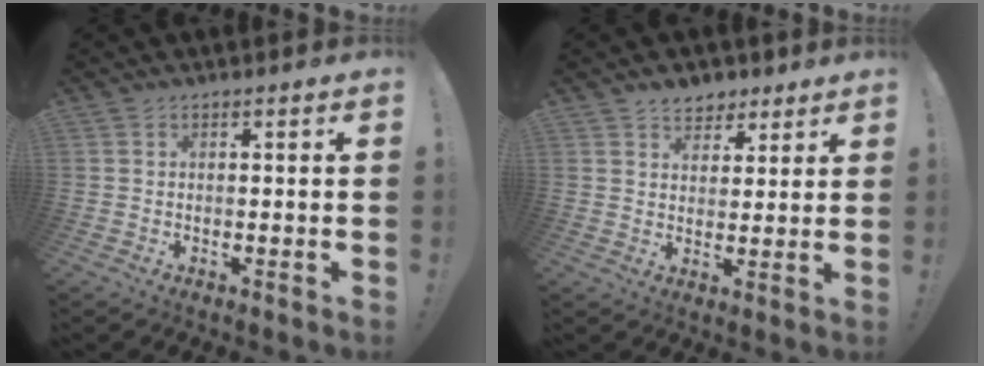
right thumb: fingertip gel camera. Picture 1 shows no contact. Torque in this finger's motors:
{"motor_torque": [-0.57, 0.27, 0.35, 0.20, 0.07]}